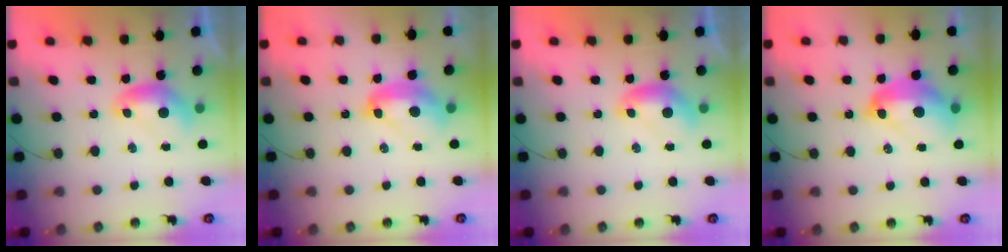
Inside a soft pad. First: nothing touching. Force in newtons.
{"total": 6.1, "press": 6.1, "slide": 0.8}
{"total": 0.0}
{"total": 7.2, "press": 7.0, "slide": 1.5}